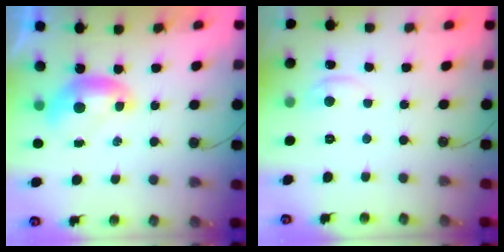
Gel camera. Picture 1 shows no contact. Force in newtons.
{"total": 1.3, "press": 1.2, "slide": 0.4}